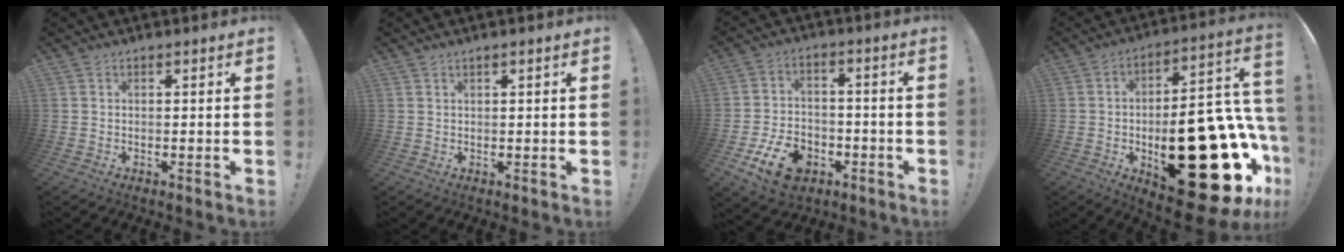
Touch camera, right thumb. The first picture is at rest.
{"total": 0.9, "force": [0.5, -0.2, 0.7], "torque": [-0.020, 0.001, 0.010]}
{"total": 12.9, "force": [-6.5, 8.7, 6.9], "torque": [-0.116, 0.051, -0.112]}
{"total": 35.7, "force": [-8.7, 16.6, 30.4], "torque": [-0.394, 0.027, -0.101]}